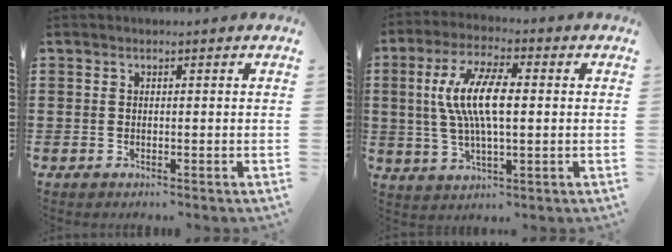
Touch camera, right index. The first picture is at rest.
{"total": 10.1, "force": [0.9, 3.6, 9.4], "torque": [-0.211, 0.002, 0.005]}